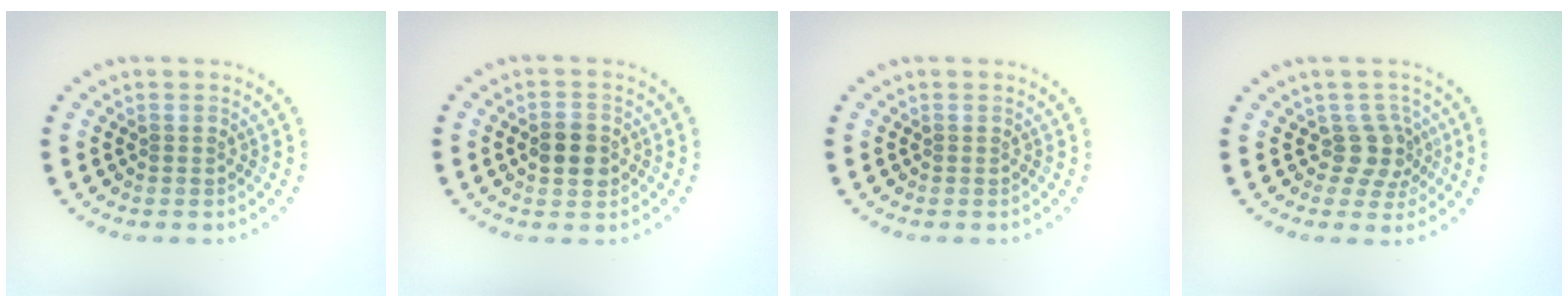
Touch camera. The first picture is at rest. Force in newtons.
{"total": 2.7, "press": 2.7, "slide": 0.2}
{"total": 0.0}
{"total": 2.6, "press": 1.9, "slide": 1.7}